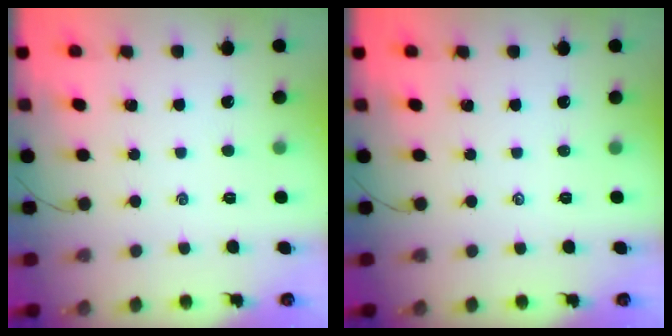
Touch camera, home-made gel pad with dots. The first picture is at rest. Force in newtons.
{"total": 0.0}